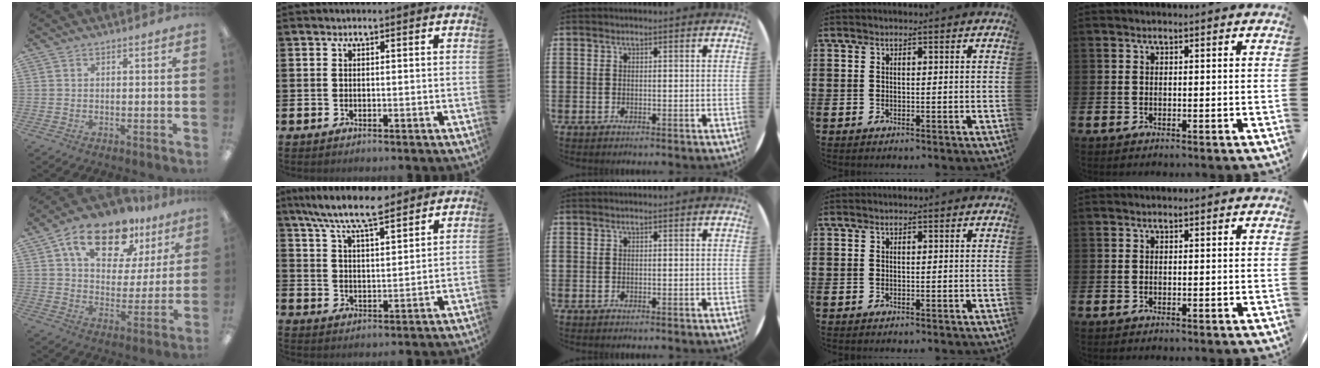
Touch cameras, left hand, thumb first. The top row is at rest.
{"thumb": {"total": 16.6, "force": [10.9, 8.8, 8.9], "torque": [-0.148, -0.051, 0.192]}, "index": {"total": 8.4, "force": [7.6, 1.2, 3.3], "torque": [-0.082, -0.036, 0.135]}}